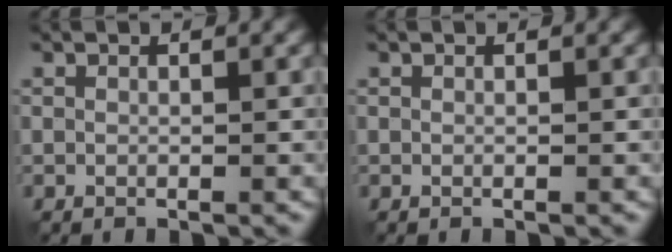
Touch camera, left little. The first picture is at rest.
{"total": 0.0}